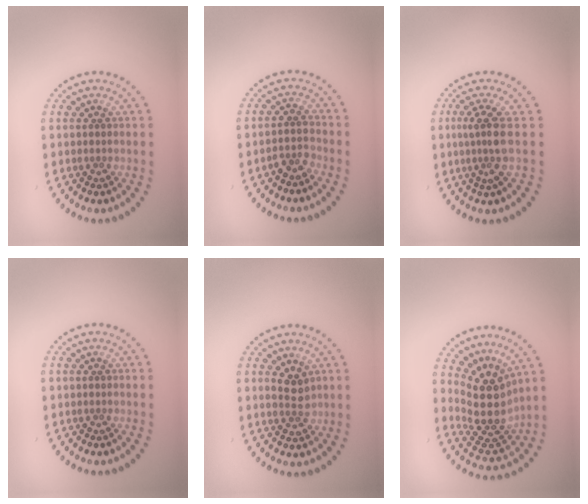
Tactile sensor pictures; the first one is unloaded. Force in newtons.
{"total": 1.7, "press": 1.4, "slide": 1.0}
{"total": 2.7, "press": 1.9, "slide": 1.9}
{"total": 0.0}
{"total": 2.1, "press": 2.1, "slide": 0.4}
{"total": 4.9, "press": 3.7, "slide": 3.2}